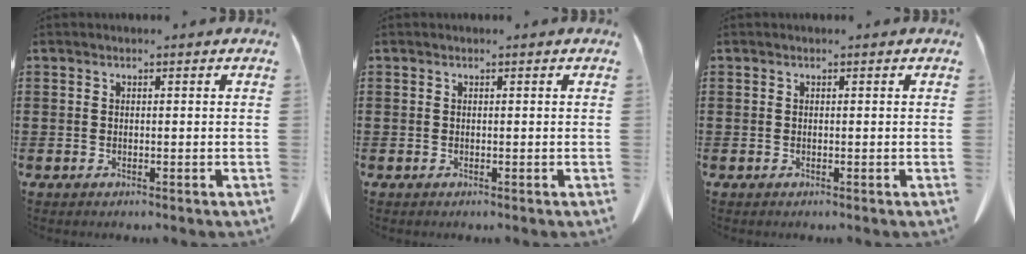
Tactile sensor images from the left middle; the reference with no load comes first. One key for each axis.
{"total": 0.0}
{"total": 0.0}